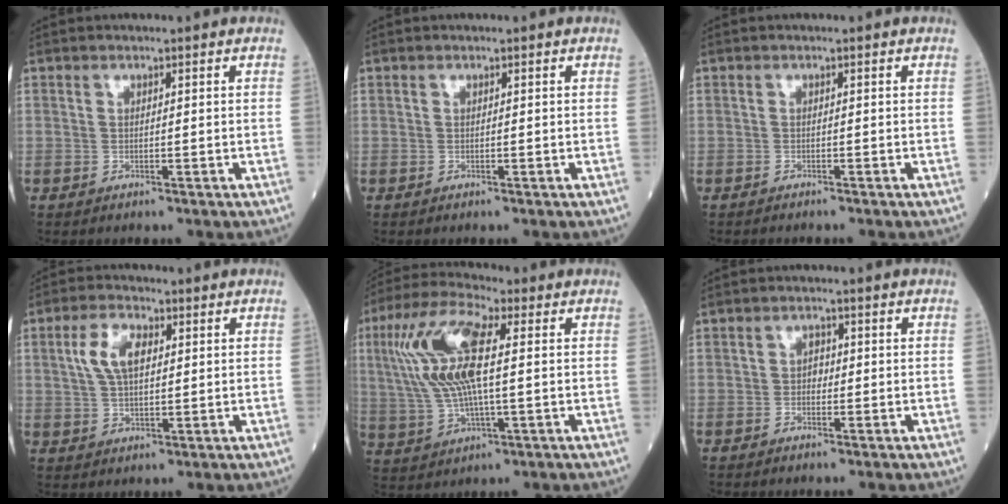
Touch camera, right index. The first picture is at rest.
{"total": 0.0}
{"total": 1.1, "force": [-1.0, -0.1, 0.5], "torque": [-0.008, 0.000, -0.011]}
{"total": 6.2, "force": [1.9, 2.8, 5.1], "torque": [-0.114, 0.014, 0.041]}
{"total": 13.0, "force": [2.4, 3.4, 12.3], "torque": [-0.277, 0.023, 0.046]}
{"total": 1.3, "force": [-0.1, 1.0, 0.9], "torque": [-0.011, 0.005, -0.003]}